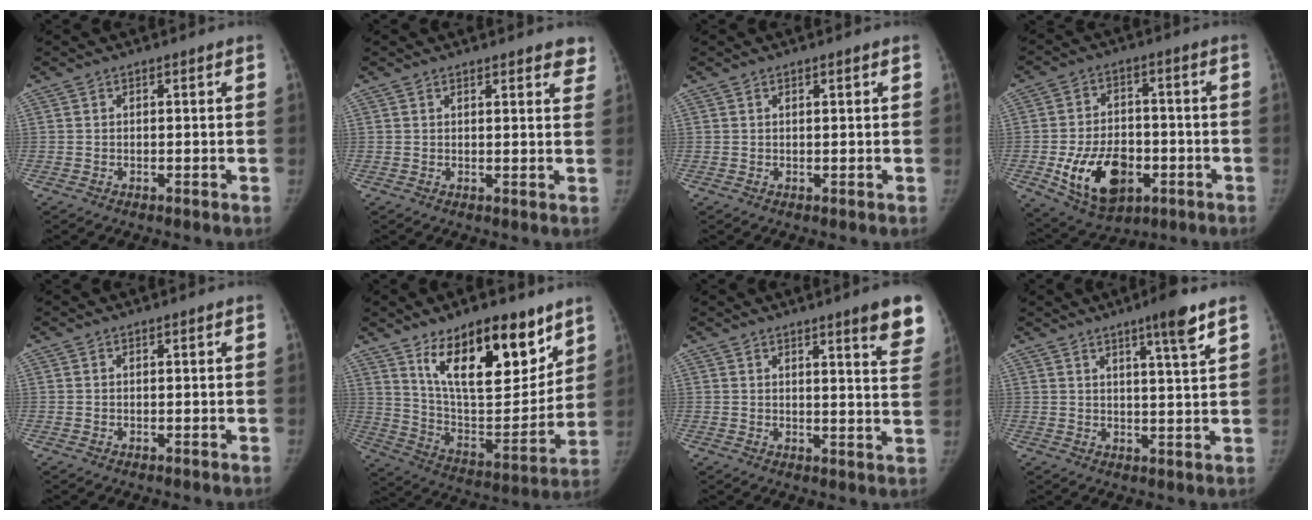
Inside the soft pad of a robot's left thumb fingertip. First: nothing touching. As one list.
[{"total": 5.4, "force": [4.4, 1.7, 2.6], "torque": [0.002, -0.016, 0.044]}, {"total": 0.7, "force": [0.4, 0.1, 0.6], "torque": [-0.009, 0.000, 0.008]}, {"total": 15.2, "force": [-4.7, 9.9, 10.5], "torque": [-0.149, 0.015, -0.063]}, {"total": 0.0}, {"total": 22.6, "force": [13.6, 9.5, 15.4], "torque": [-0.187, -0.077, 0.237]}, {"total": 10.0, "force": [6.8, 1.1, 7.2], "torque": [-0.068, -0.037, 0.072]}, {"total": 6.9, "force": [4.4, 0.1, 5.4], "torque": [-0.081, -0.026, 0.067]}]